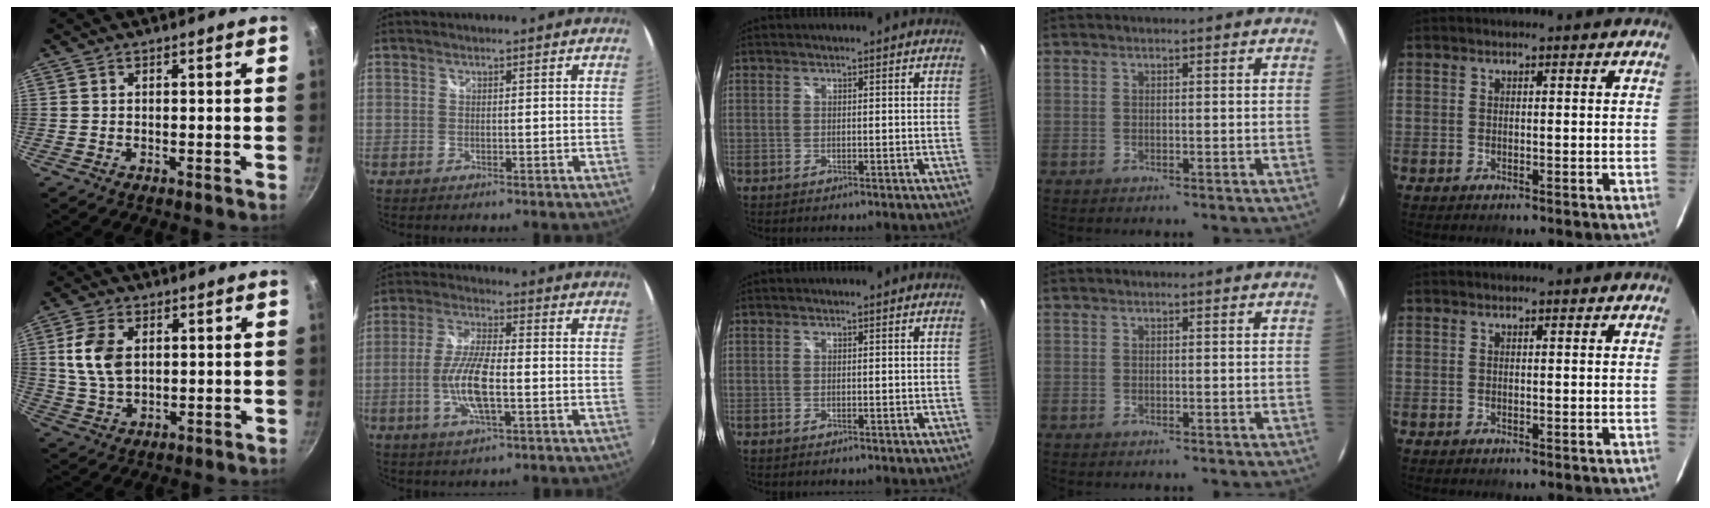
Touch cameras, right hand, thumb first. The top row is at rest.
{"thumb": {"total": 8.9, "force": [1.9, 5.7, 6.6], "torque": [-0.119, -0.007, 0.039]}, "index": {"total": 9.8, "force": [-2.4, 2.6, 9.1], "torque": [-0.188, -0.003, -0.048]}}